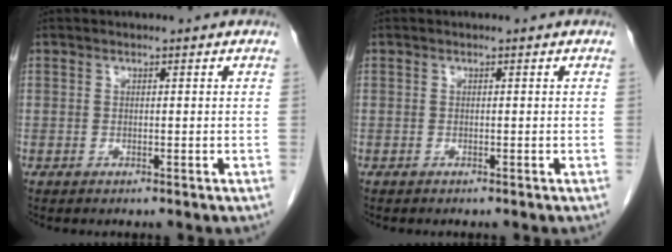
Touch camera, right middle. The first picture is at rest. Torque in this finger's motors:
{"motor_torque": [-0.27, 0.30, 0.08, 0.01]}